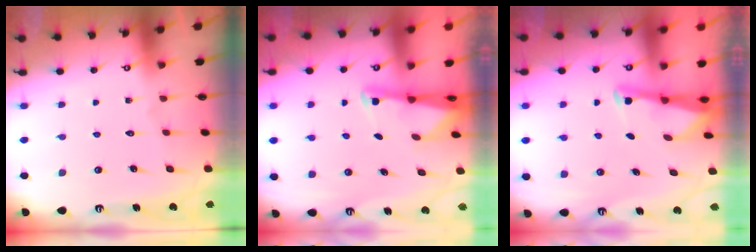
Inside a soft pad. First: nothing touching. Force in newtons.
{"total": 2.0, "press": 2.0, "slide": 0.3}
{"total": 2.9, "press": 2.9, "slide": 0.2}